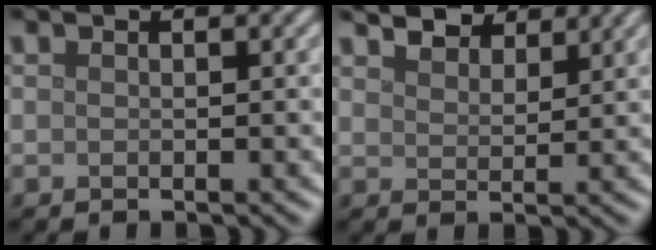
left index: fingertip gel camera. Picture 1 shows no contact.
{"total": 5.1, "force": [4.6, 1.6, 1.7], "torque": [-0.037, -0.002, 0.077]}